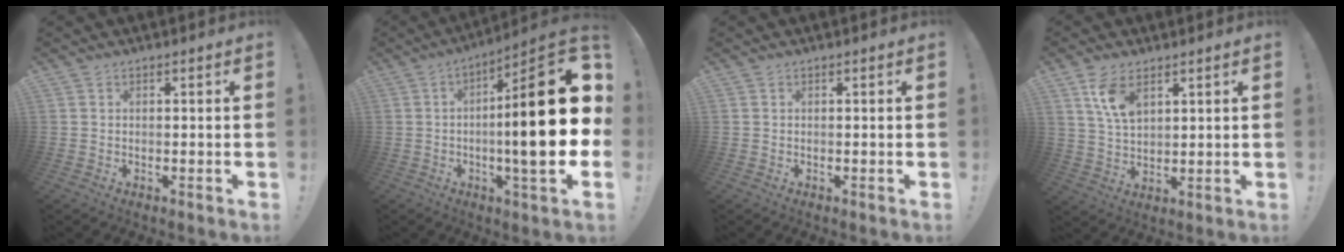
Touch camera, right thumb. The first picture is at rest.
{"total": 24.7, "force": [-0.3, 4.1, 24.4], "torque": [-0.385, -0.004, -0.017]}
{"total": 0.0}
{"total": 8.8, "force": [4.8, 4.7, 5.8], "torque": [-0.105, -0.018, 0.087]}